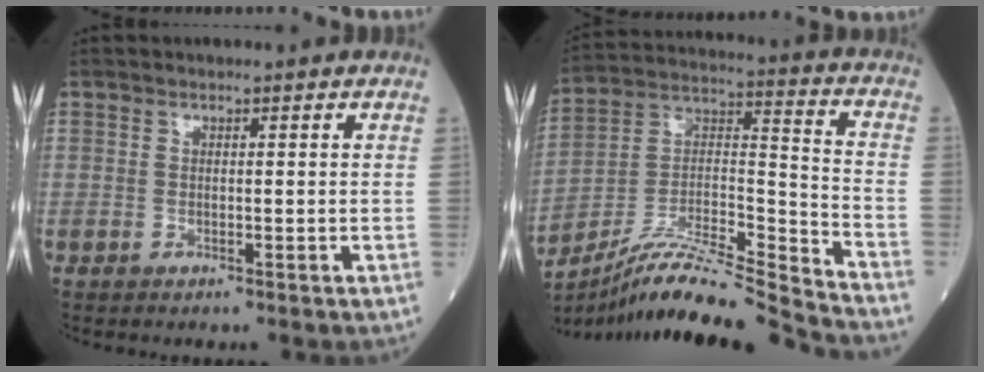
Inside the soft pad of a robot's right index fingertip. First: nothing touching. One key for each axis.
{"total": 19.5, "fx": -17.9, "fy": -1.5, "fz": 7.6, "tx": -0.151, "ty": 0.012, "tz": -0.315}